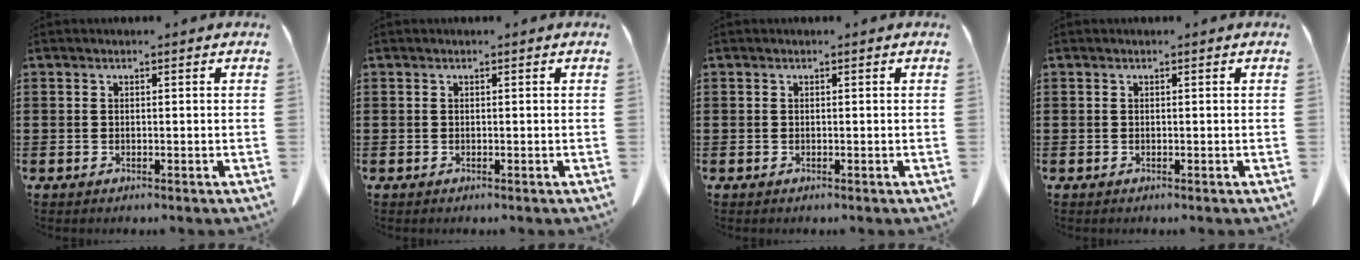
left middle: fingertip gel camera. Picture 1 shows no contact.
{"total": 0.0}
{"total": 0.0}
{"total": 0.0}